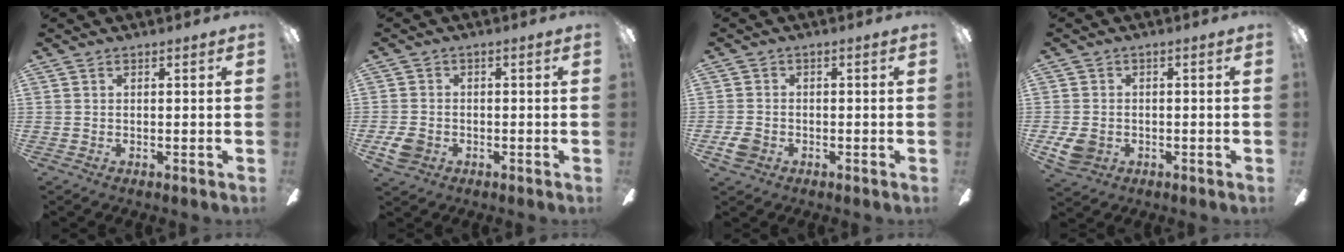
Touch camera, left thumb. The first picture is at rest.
{"total": 4.5, "force": [-2.0, 3.6, 1.8], "torque": [-0.046, 0.006, -0.038]}
{"total": 3.6, "force": [-1.8, 2.8, 1.3], "torque": [-0.031, 0.005, -0.034]}
{"total": 5.1, "force": [-1.6, 4.3, 2.3], "torque": [-0.065, 0.007, -0.031]}